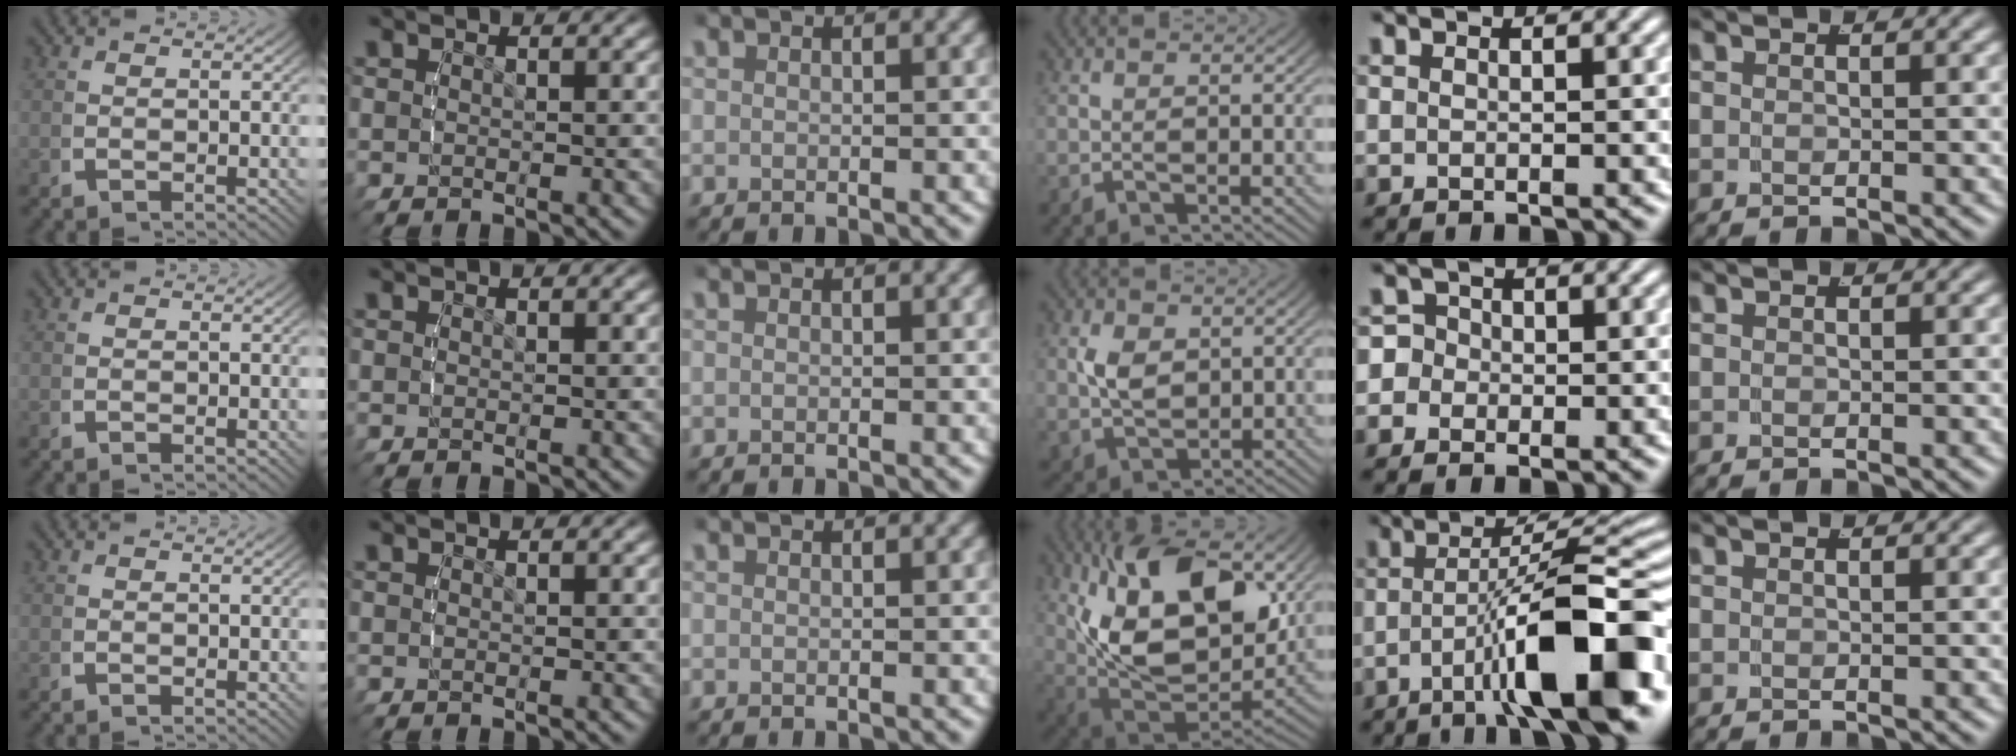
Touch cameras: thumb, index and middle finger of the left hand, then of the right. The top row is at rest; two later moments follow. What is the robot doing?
{"motion": "lift_and_place", "object": "bottle cap"}